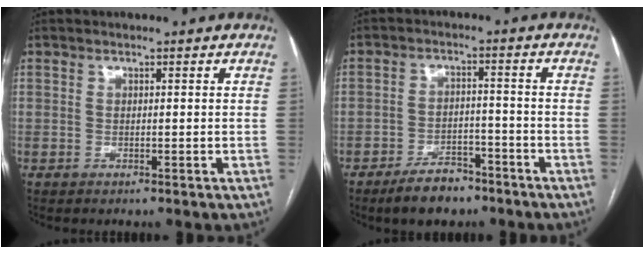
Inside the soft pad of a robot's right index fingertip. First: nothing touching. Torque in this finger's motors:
{"motor_torque": [-0.06, -0.04, -0.14, -0.06]}